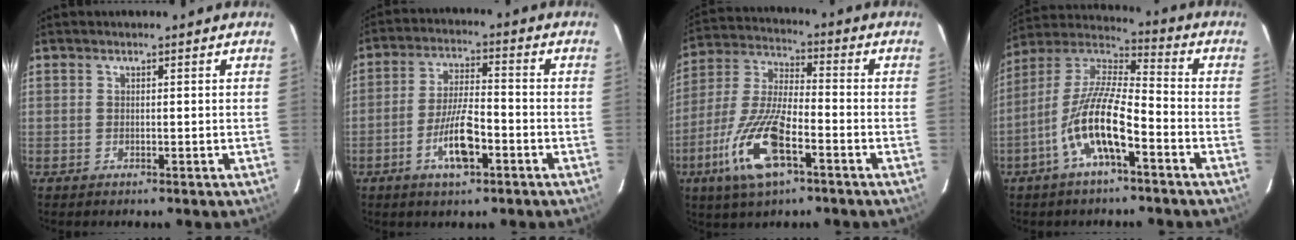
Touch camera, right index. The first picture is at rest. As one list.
[{"total": 9.1, "force": [-4.2, 2.6, 7.6], "torque": [-0.153, 0.001, -0.073]}, {"total": 15.8, "force": [-7.4, 5.1, 12.9], "torque": [-0.285, -0.016, -0.147]}, {"total": 13.6, "force": [-6.2, 3.4, 11.6], "torque": [-0.232, -0.004, -0.123]}]